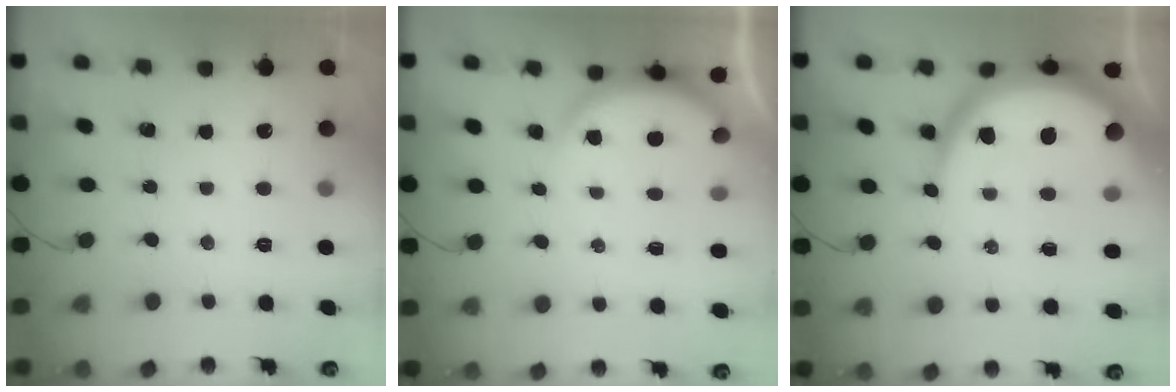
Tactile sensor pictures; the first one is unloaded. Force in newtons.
{"total": 2.9, "press": 2.8, "slide": 0.5}
{"total": 14.1, "press": 14.0, "slide": 1.4}